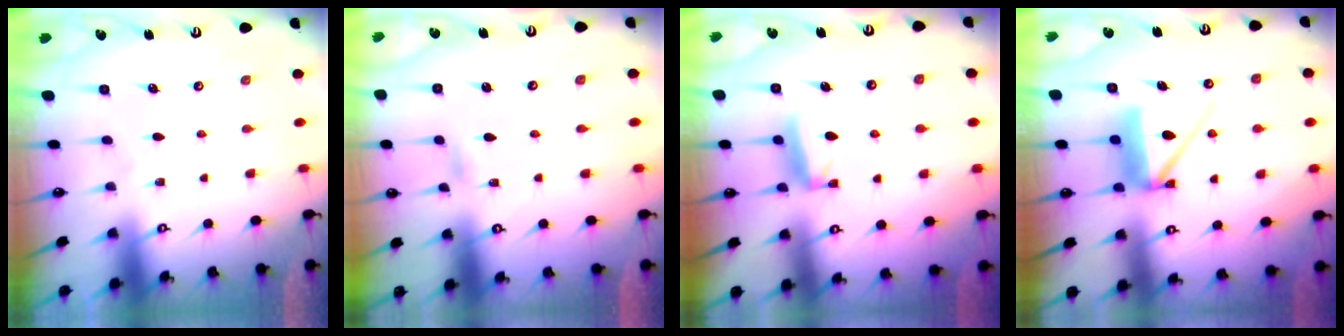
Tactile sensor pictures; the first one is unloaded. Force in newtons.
{"total": 1.7, "press": 1.7, "slide": 0.2}
{"total": 6.1, "press": 6.0, "slide": 0.7}
{"total": 7.7, "press": 7.7, "slide": 0.8}